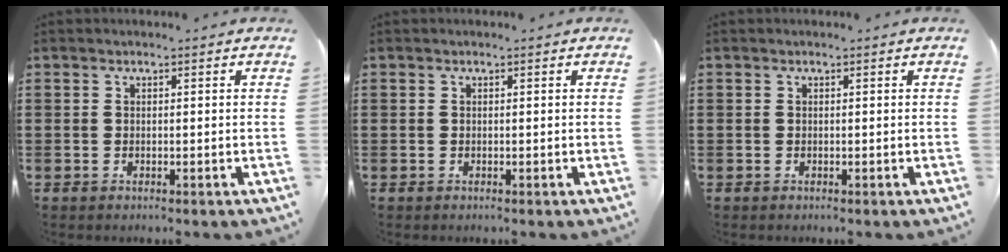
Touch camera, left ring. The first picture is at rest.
{"total": 0.0}
{"total": 0.0}